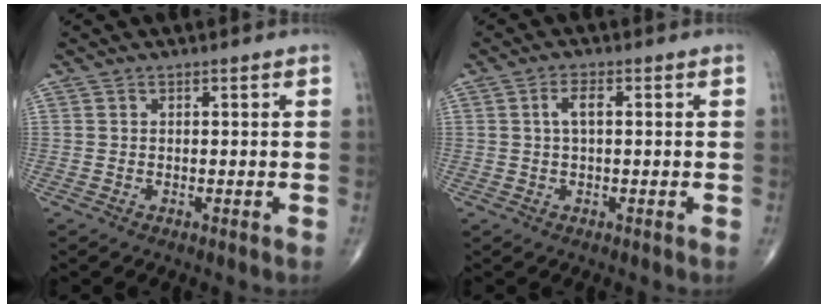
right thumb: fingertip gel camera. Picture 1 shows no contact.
{"total": 2.9, "force": [0.5, 1.2, 2.6], "torque": [-0.049, 0.009, 0.008]}